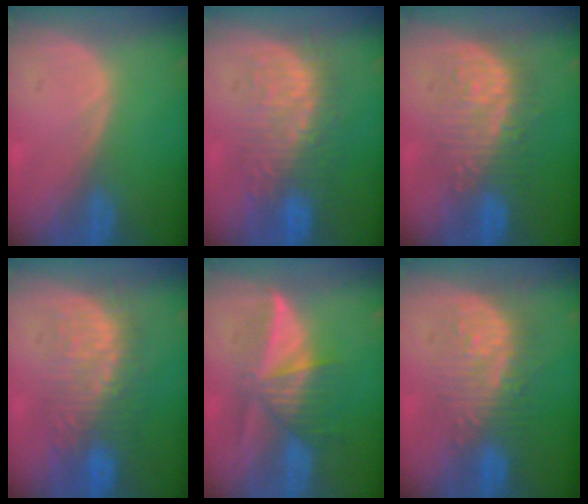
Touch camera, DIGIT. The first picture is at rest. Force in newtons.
{"total": 9.2, "press": 8.9, "slide": 2.1}
{"total": 9.1, "press": 9.0, "slide": 1.6}
{"total": 9.2, "press": 8.9, "slide": 2.1}
{"total": 6.5, "press": 6.4, "slide": 0.8}
{"total": 9.1, "press": 8.9, "slide": 2.1}